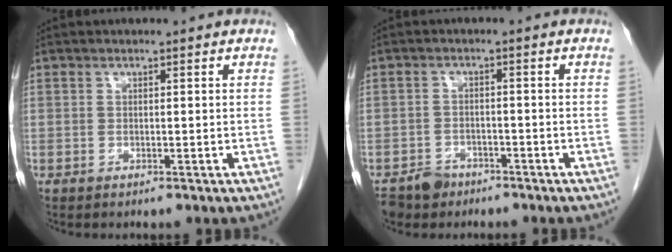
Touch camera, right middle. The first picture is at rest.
{"total": 3.8, "force": [-2.9, 2.3, 0.6], "torque": [-0.011, 0.002, -0.047]}